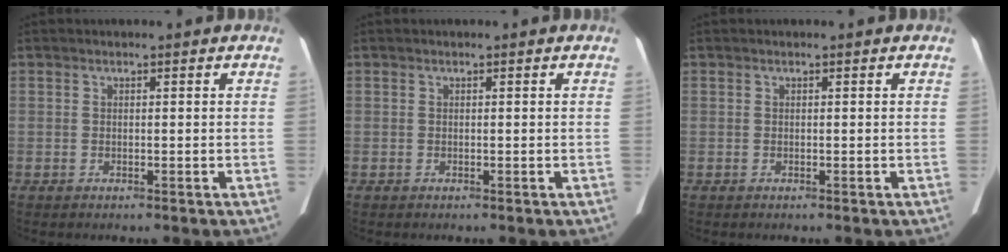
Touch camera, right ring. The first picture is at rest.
{"total": 0.0}
{"total": 0.0}